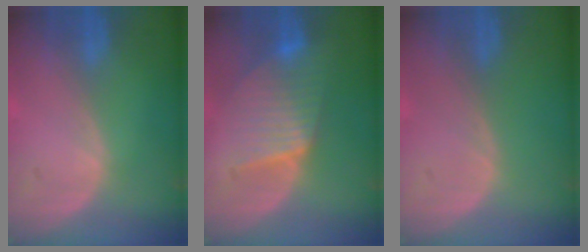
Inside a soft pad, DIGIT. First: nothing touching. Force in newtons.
{"total": 7.4, "press": 7.4, "slide": 0.2}
{"total": 0.0}